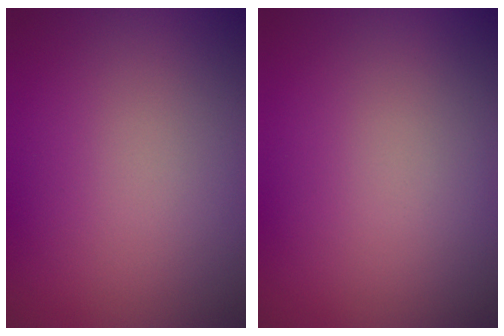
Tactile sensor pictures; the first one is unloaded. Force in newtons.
{"total": 0.0}